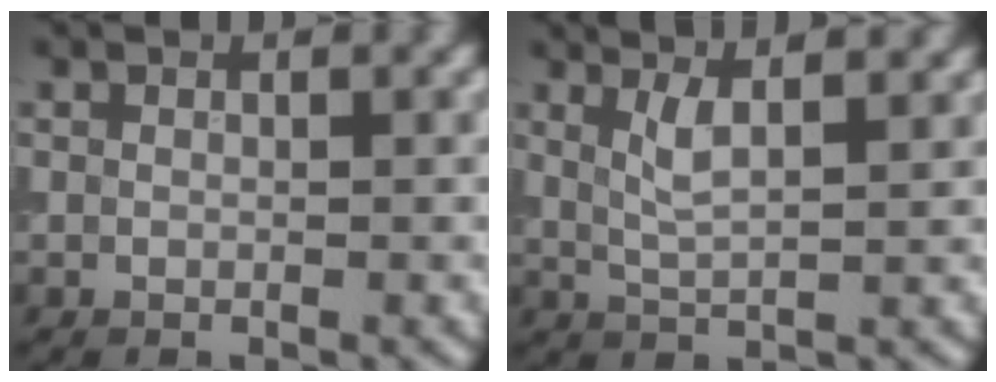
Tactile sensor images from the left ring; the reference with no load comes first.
{"total": 3.9, "force": [1.9, 1.1, 3.2], "torque": [-0.053, 0.013, 0.027]}